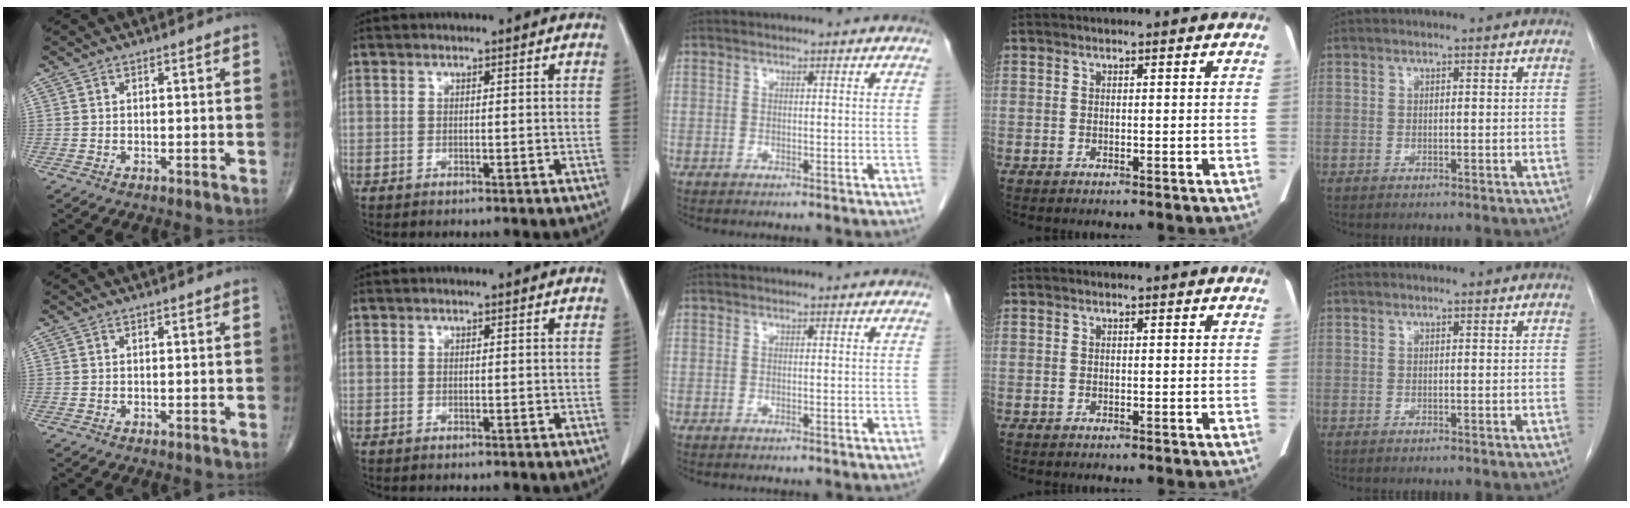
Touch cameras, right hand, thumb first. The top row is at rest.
{}